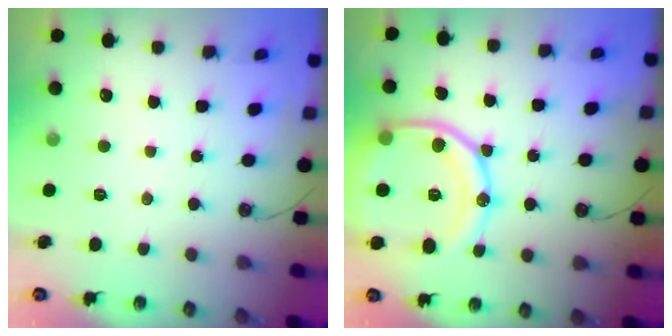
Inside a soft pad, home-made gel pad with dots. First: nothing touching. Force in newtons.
{"total": 20.7, "press": 20.5, "slide": 2.4}